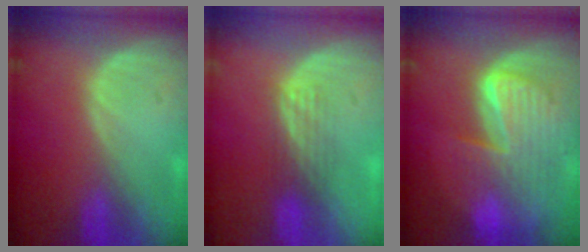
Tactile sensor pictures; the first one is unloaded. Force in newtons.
{"total": 2.9, "press": 2.9, "slide": 0.2}
{"total": 10.1, "press": 8.7, "slide": 5.1}